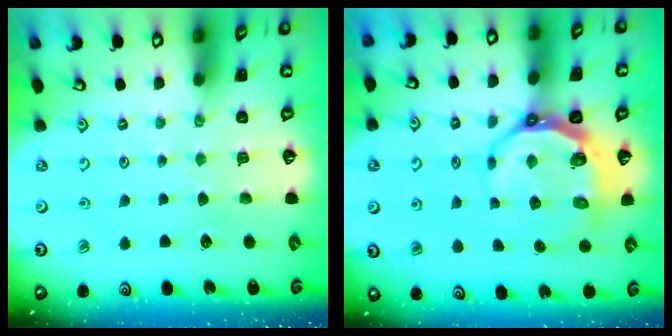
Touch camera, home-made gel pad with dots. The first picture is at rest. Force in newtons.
{"total": 8.9, "press": 7.9, "slide": 4.1}